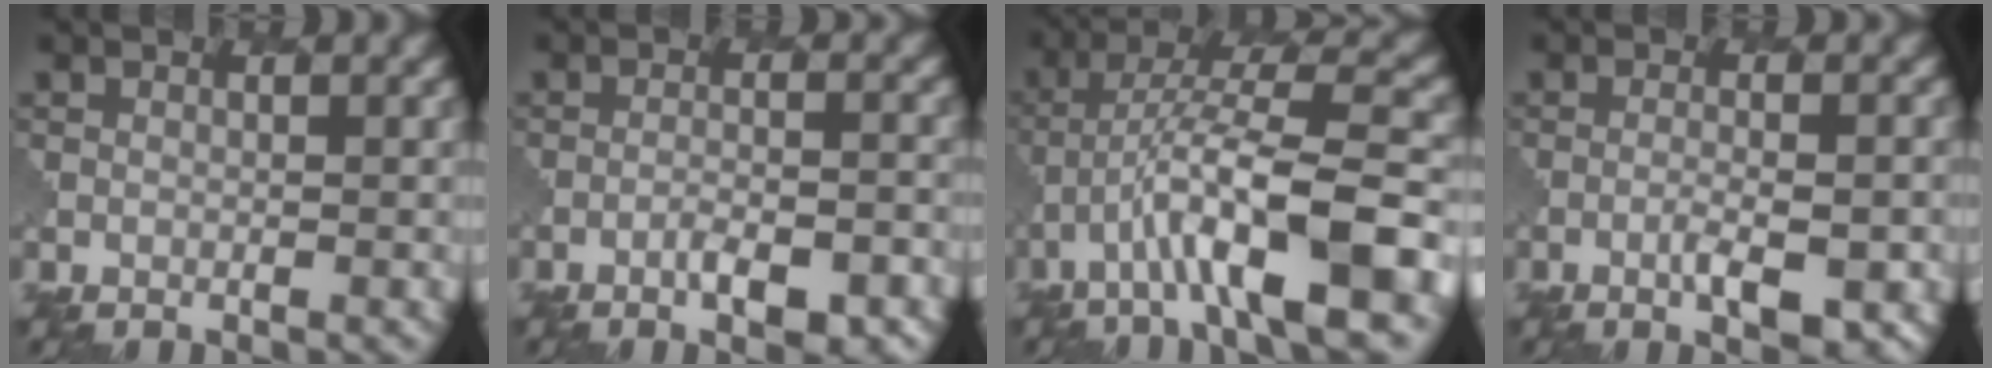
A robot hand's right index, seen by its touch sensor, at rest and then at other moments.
{"total": 3.7, "force": [-2.1, 0.9, 2.9], "torque": [-0.053, 0.000, -0.028]}
{"total": 9.6, "force": [-3.8, 2.1, 8.6], "torque": [-0.153, 0.019, -0.060]}
{"total": 3.7, "force": [-1.4, 0.9, 3.3], "torque": [-0.061, -0.004, -0.016]}